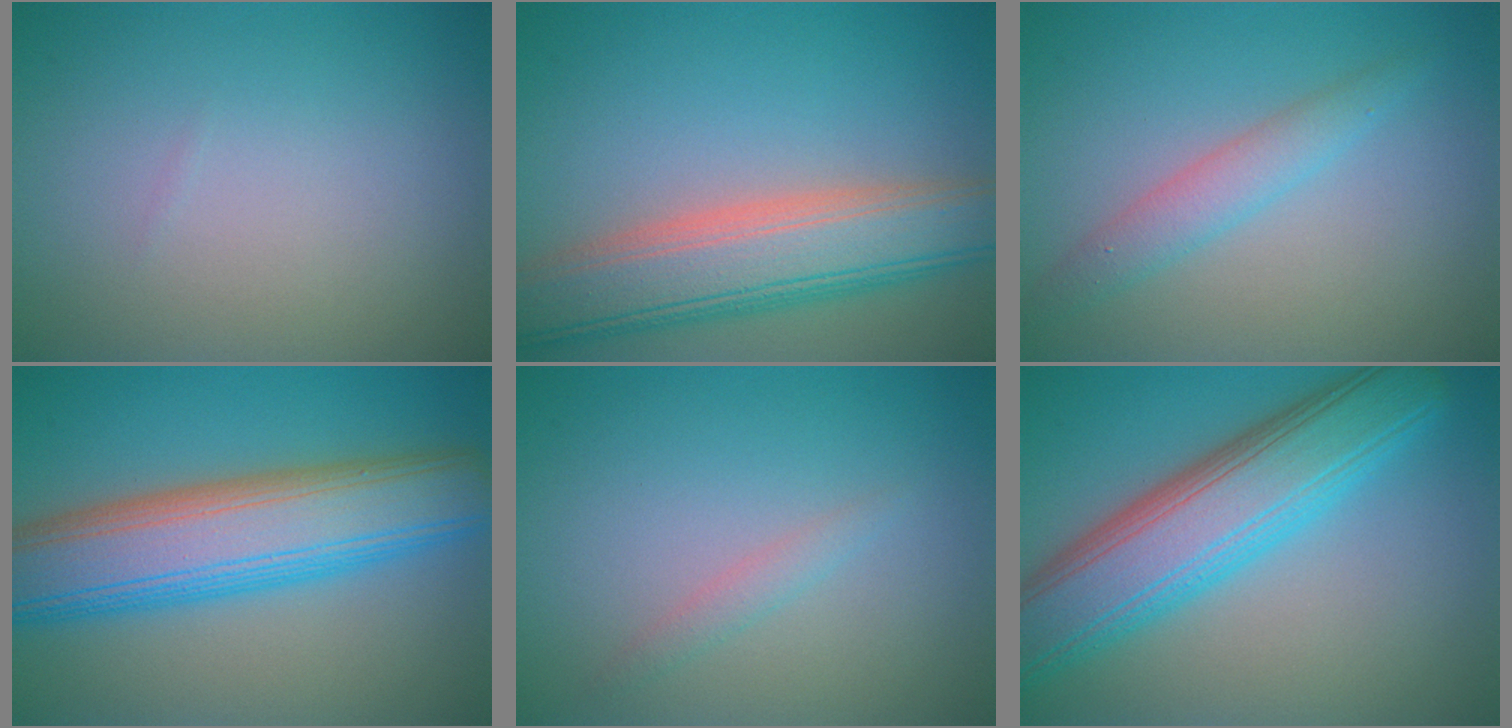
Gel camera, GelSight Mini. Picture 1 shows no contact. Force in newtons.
{"total": 8.5, "press": 8.5, "slide": 0.6}
{"total": 2.5, "press": 2.5, "slide": 0.0}
{"total": 10.5, "press": 10.5, "slide": 0.6}
{"total": 1.1, "press": 1.1, "slide": 0.2}
{"total": 9.6, "press": 9.6, "slide": 0.4}